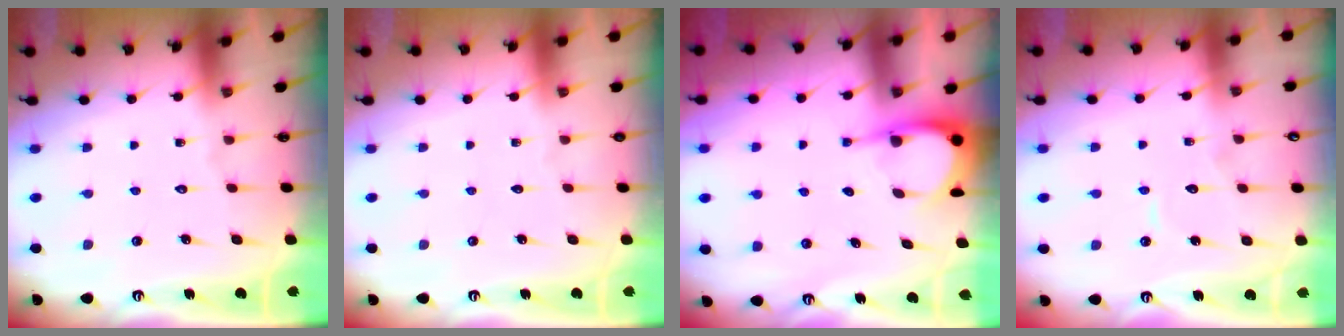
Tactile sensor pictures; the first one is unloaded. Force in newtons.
{"total": 0.0}
{"total": 4.9, "press": 4.9, "slide": 0.3}
{"total": 5.0, "press": 5.0, "slide": 0.4}